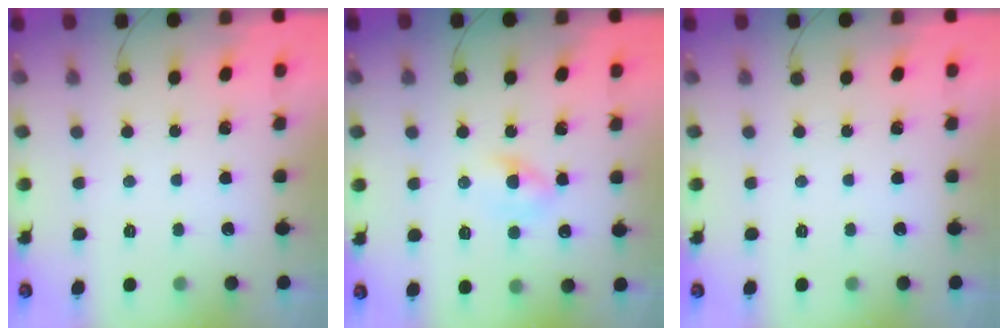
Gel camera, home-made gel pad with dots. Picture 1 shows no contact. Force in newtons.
{"total": 2.9, "press": 2.8, "slide": 0.8}
{"total": 0.0}